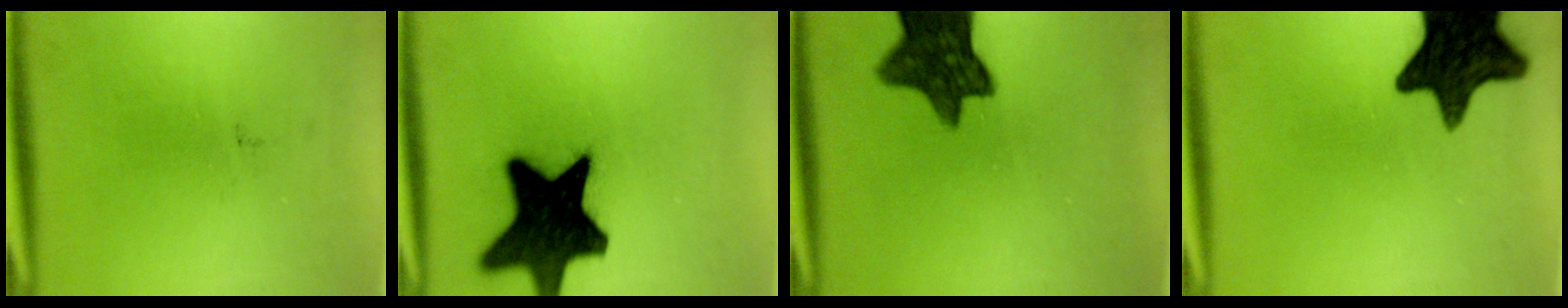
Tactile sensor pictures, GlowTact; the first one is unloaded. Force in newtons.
{"total": 19.8}
{"total": 11.0}
{"total": 15.2}